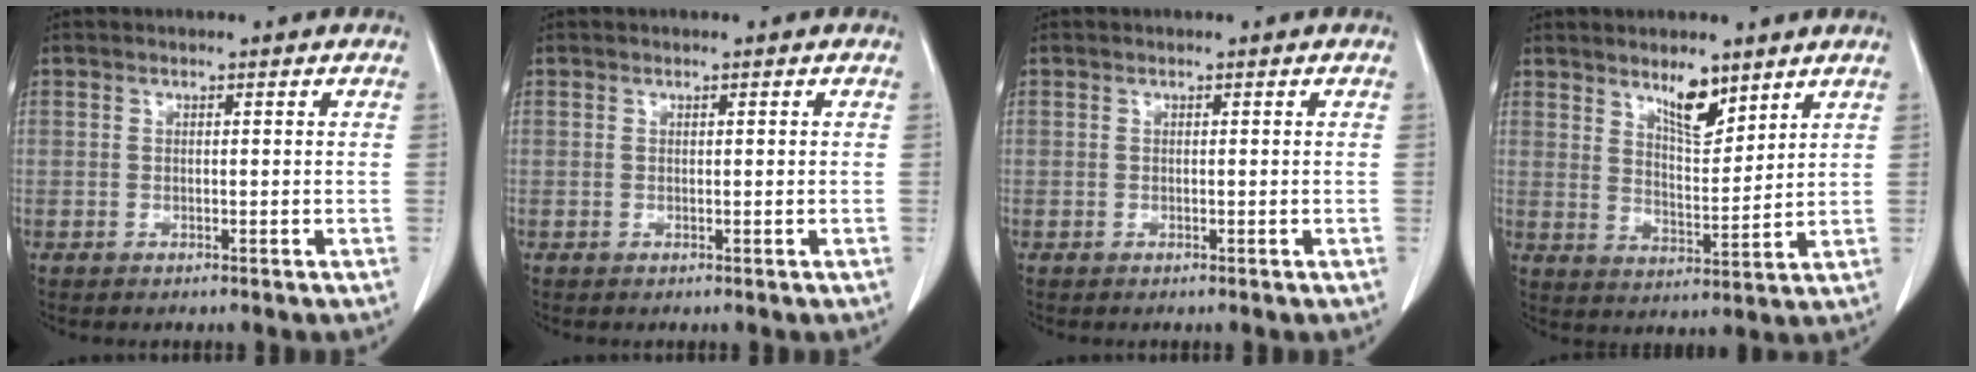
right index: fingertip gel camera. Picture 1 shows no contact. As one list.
[{"total": 0.0}, {"total": 0.0}, {"total": 6.5, "force": [4.7, 1.8, 4.1], "torque": [-0.074, -0.008, 0.086]}]